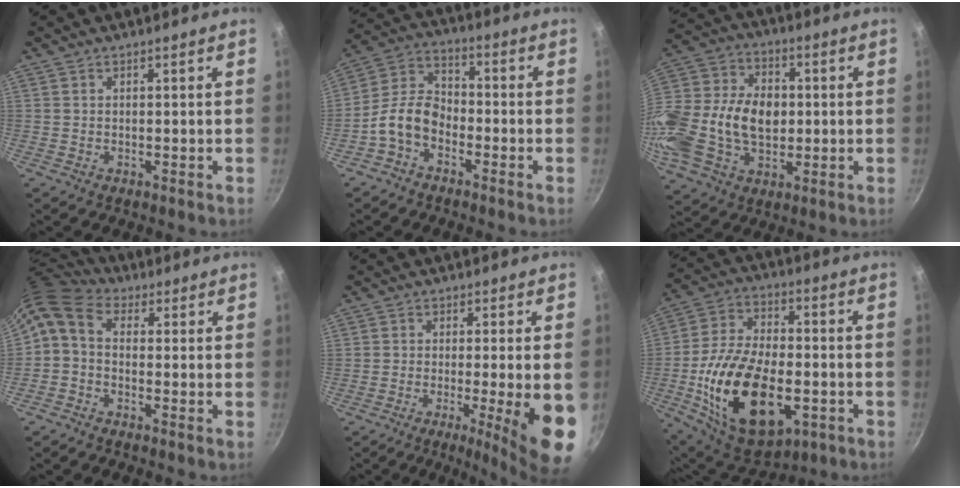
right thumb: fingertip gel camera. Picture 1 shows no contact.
{"total": 9.0, "force": [-4.0, 5.9, 5.6], "torque": [-0.094, 0.049, -0.094]}
{"total": 23.9, "force": [-0.8, 16.8, 17.0], "torque": [-0.332, 0.029, -0.017]}
{"total": 6.4, "force": [0.8, 4.5, 4.5], "torque": [-0.091, 0.024, -0.005]}
{"total": 12.5, "force": [-3.4, 1.6, 11.9], "torque": [-0.160, 0.000, -0.044]}
{"total": 24.6, "force": [-5.9, 13.7, 19.6], "torque": [-0.343, 0.018, -0.091]}